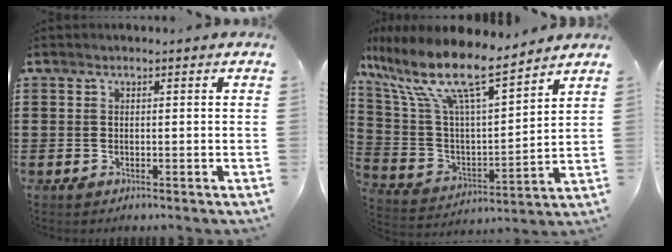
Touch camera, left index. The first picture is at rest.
{"total": 13.1, "force": [9.7, 2.3, 8.4], "torque": [-0.210, -0.063, 0.161]}